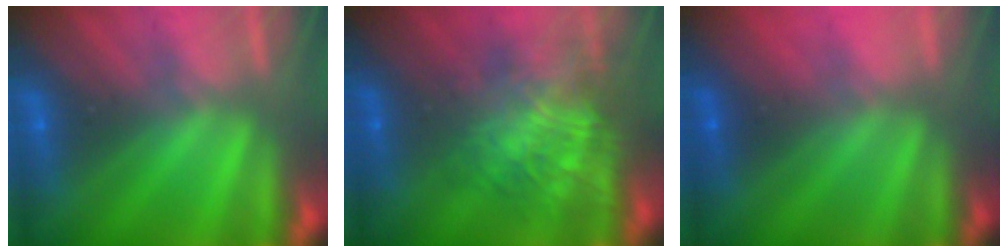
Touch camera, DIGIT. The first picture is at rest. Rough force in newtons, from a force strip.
{"total": 7.8}
{"total": 3.1}